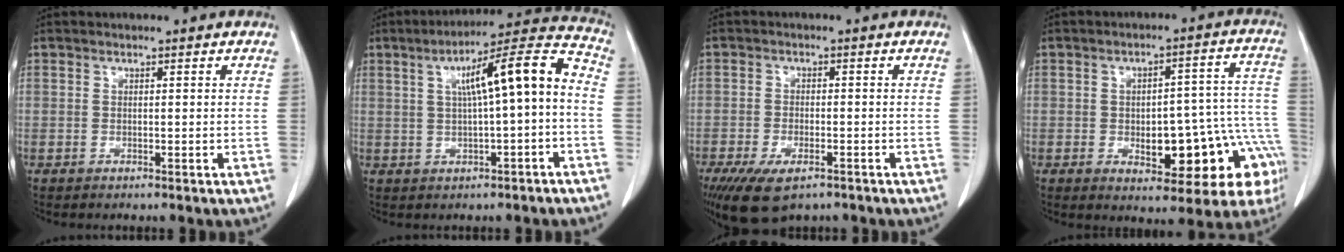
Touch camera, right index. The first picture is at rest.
{"total": 11.8, "force": [0.6, 1.1, 11.7], "torque": [-0.168, 0.038, 0.008]}
{"total": 8.7, "force": [-5.7, 3.6, 5.5], "torque": [-0.100, -0.014, -0.092]}
{"total": 17.1, "force": [-5.7, 6.7, 14.7], "torque": [-0.104, 0.049, -0.055]}